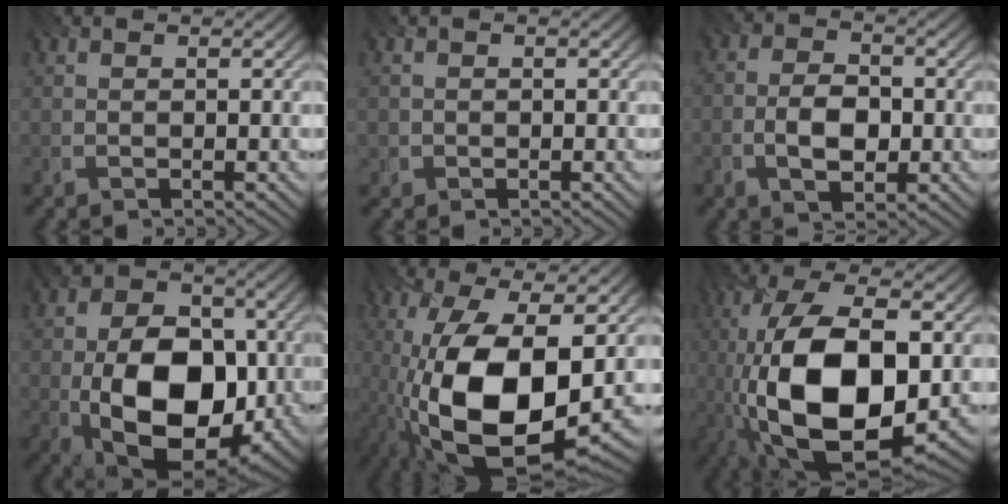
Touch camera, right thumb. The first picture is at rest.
{"total": 0.9, "force": [-0.1, 0.9, 0.0], "torque": [-0.001, 0.002, -0.003]}
{"total": 4.9, "force": [-2.6, 2.6, 3.3], "torque": [-0.052, -0.008, -0.058]}
{"total": 18.0, "force": [-4.2, 11.5, 13.2], "torque": [-0.180, -0.007, -0.090]}
{"total": 18.6, "force": [-4.8, 9.2, 15.5], "torque": [-0.305, -0.035, -0.078]}
{"total": 16.9, "force": [-4.7, 8.5, 13.9], "torque": [-0.264, -0.022, -0.085]}